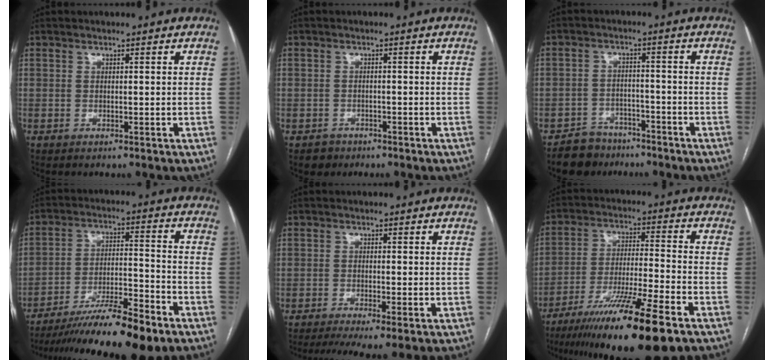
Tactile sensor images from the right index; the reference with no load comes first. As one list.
[{"total": 2.4, "force": [-1.4, 1.9, -0.1], "torque": [0.001, 0.009, -0.023]}, {"total": 5.9, "force": [-4.6, 3.8, 0.0], "torque": [0.007, 0.007, -0.076]}, {"total": 16.4, "force": [-12.7, 1.0, 10.3], "torque": [-0.162, -0.016, -0.214]}, {"total": 5.7, "force": [-3.7, 0.6, 4.3], "torque": [-0.072, -0.009, -0.063]}, {"total": 18.2, "force": [-12.0, 0.3, 13.7], "torque": [-0.217, -0.038, -0.204]}]